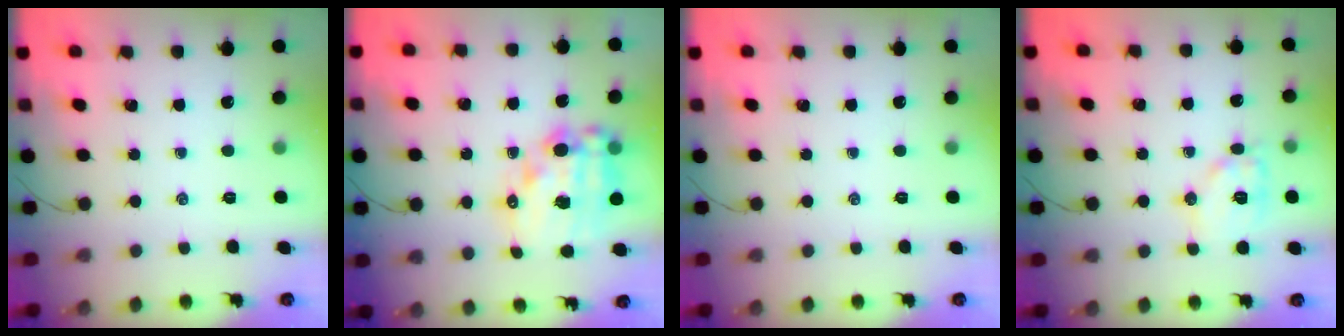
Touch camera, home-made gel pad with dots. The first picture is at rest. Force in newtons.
{"total": 17.5, "press": 17.2, "slide": 3.5}
{"total": 0.0}
{"total": 11.3, "press": 11.3, "slide": 0.5}